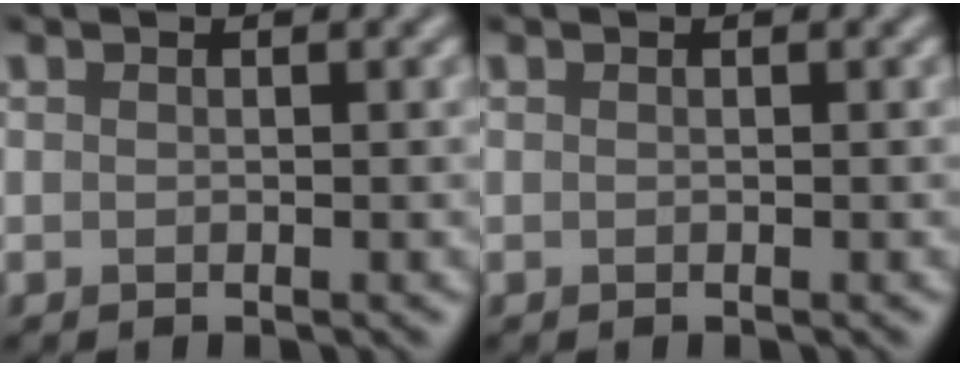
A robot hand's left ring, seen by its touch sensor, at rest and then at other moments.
{"total": 0.0}